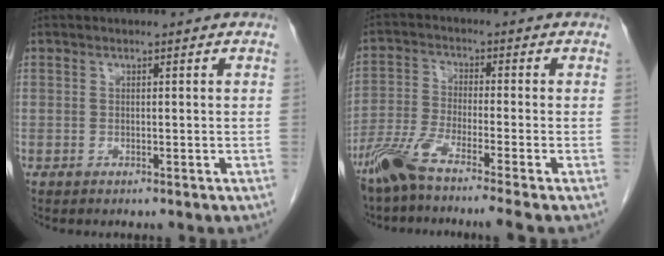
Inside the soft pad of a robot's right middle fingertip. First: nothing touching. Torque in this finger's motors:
{"motor_torque": [1.17, -0.97, 0.38, 0.12]}